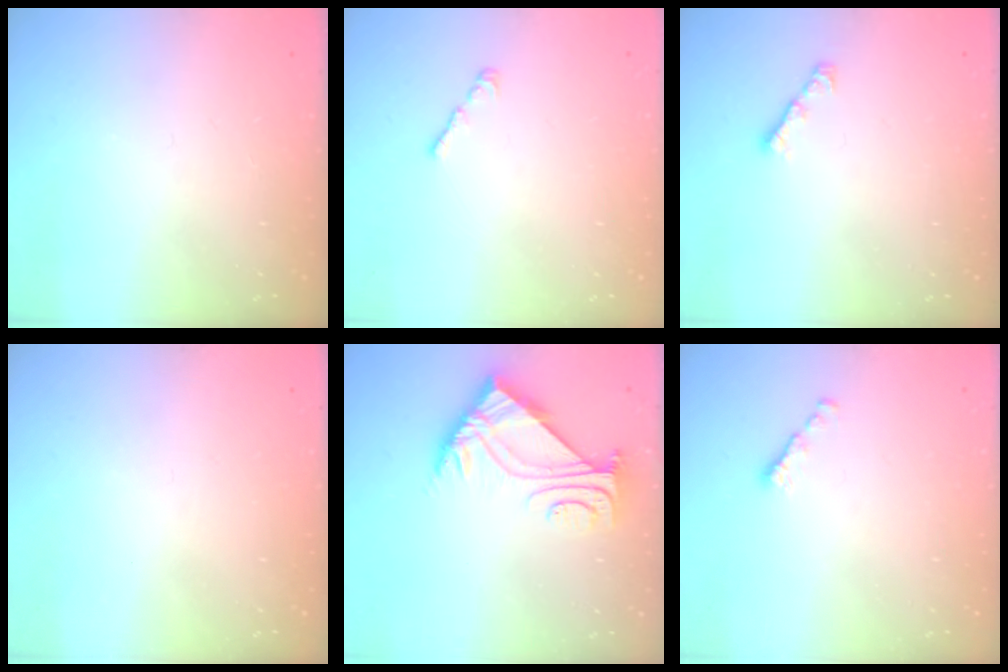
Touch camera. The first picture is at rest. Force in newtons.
{"total": 1.1, "press": 0.9, "slide": 0.5}
{"total": 2.6, "press": 2.5, "slide": 0.7}
{"total": 0.9, "press": 0.8, "slide": 0.3}
{"total": 5.7, "press": 5.6, "slide": 1.0}
{"total": 1.5, "press": 1.4, "slide": 0.5}